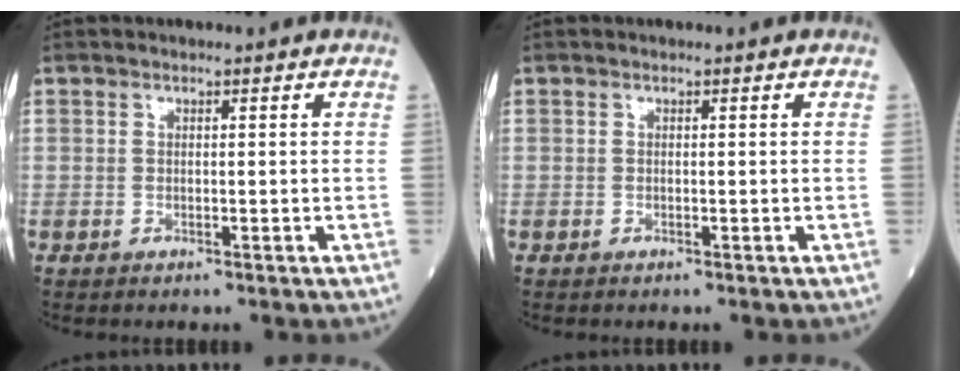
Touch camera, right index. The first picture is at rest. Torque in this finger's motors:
{"motor_torque": [0.01, 0.00, 0.00, -0.01]}